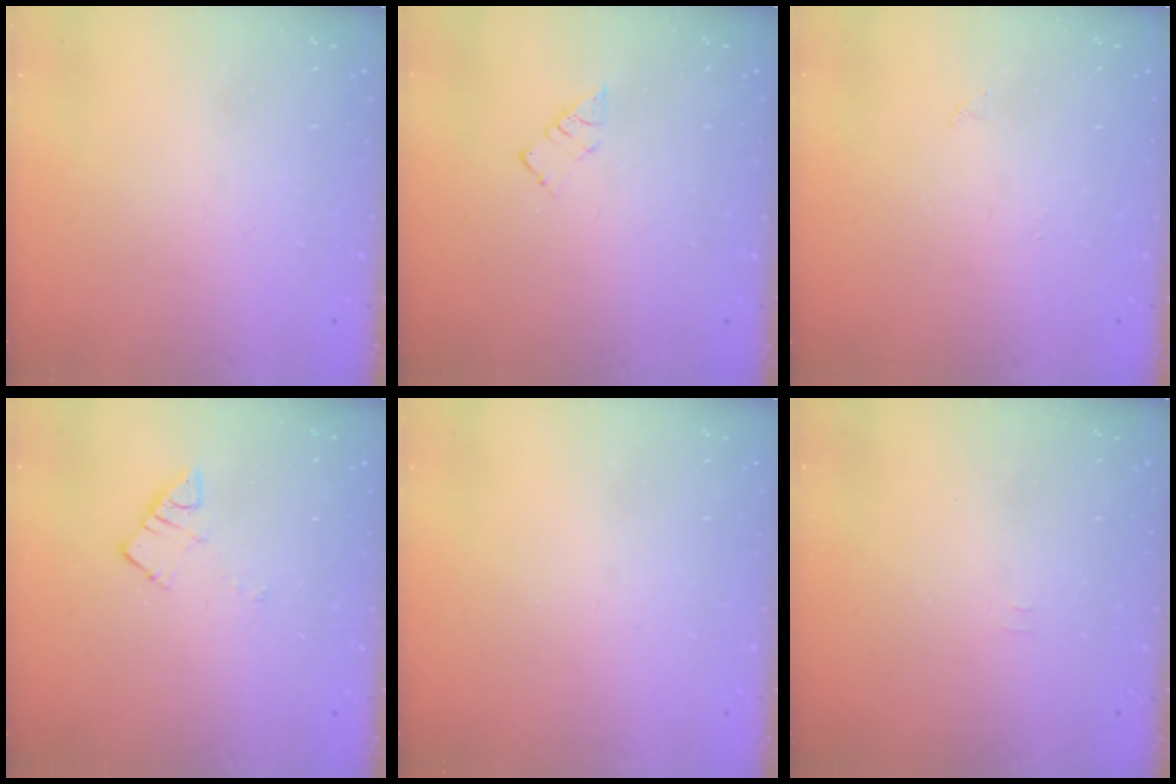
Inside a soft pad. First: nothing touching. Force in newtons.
{"total": 3.1, "press": 3.1, "slide": 0.2}
{"total": 3.3, "press": 3.3, "slide": 0.5}
{"total": 4.1, "press": 4.1, "slide": 0.2}
{"total": 0.0}
{"total": 3.4, "press": 3.3, "slide": 0.4}